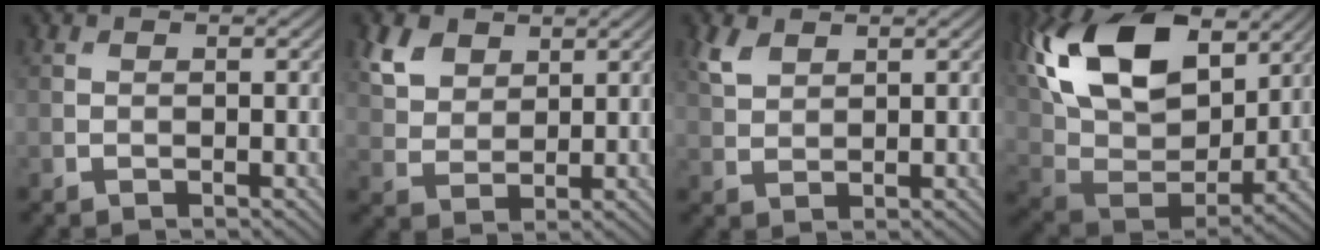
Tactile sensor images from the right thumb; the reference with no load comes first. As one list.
[{"total": 5.1, "force": [3.0, 3.4, 2.3], "torque": [-0.063, 0.000, 0.064]}, {"total": 2.8, "force": [1.9, 1.5, 1.5], "torque": [-0.042, 0.001, 0.042]}, {"total": 18.4, "force": [8.5, 10.8, 12.2], "torque": [-0.277, 0.034, 0.156]}]